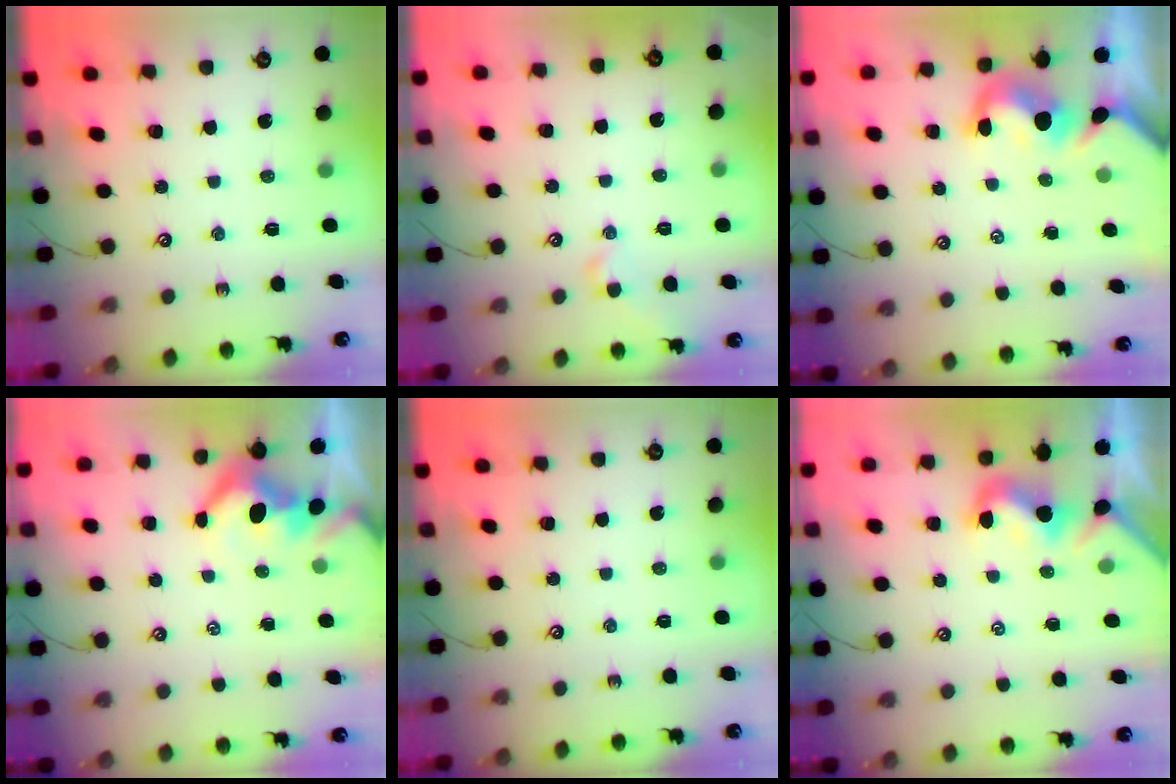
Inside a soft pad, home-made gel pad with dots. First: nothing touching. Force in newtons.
{"total": 1.2, "press": 1.2, "slide": 0.1}
{"total": 1.4, "press": 1.1, "slide": 0.9}
{"total": 2.0, "press": 1.8, "slide": 0.9}
{"total": 0.0}
{"total": 1.0, "press": 0.9, "slide": 0.4}